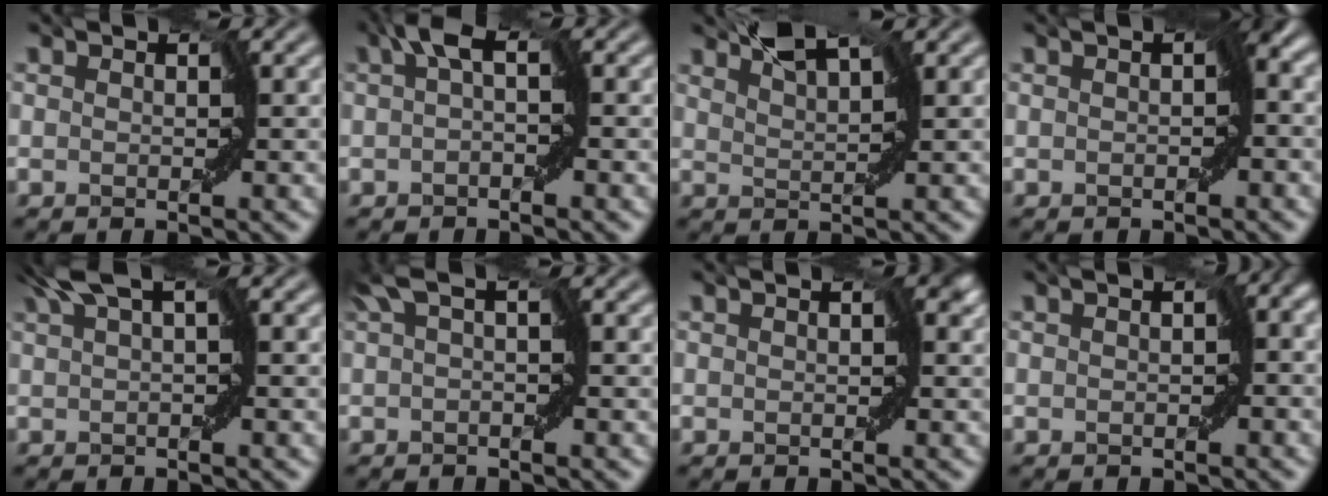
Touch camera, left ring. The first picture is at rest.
{"total": 2.5, "force": [0.4, 0.6, 2.4], "torque": [-0.042, 0.011, -0.002]}
{"total": 2.8, "force": [2.6, 0.2, 1.2], "torque": [-0.027, 0.004, 0.046]}
{"total": 2.7, "force": [-0.3, 1.1, 2.5], "torque": [-0.036, 0.005, -0.013]}
{"total": 2.8, "force": [1.5, 0.4, 2.3], "torque": [-0.043, 0.009, 0.021]}
{"total": 2.4, "force": [0.8, 0.5, 2.2], "torque": [-0.045, 0.007, 0.007]}
{"total": 1.3, "force": [0.3, 0.7, 1.1], "torque": [-0.013, -0.001, 0.001]}
{"total": 3.2, "force": [-0.5, 1.7, 2.6], "torque": [-0.027, 0.003, -0.011]}